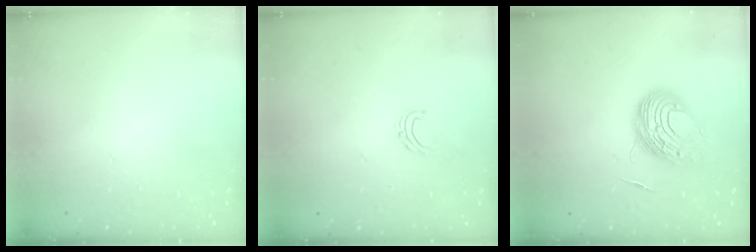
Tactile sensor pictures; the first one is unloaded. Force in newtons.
{"total": 4.7, "press": 4.7, "slide": 0.3}
{"total": 9.7, "press": 9.6, "slide": 1.3}